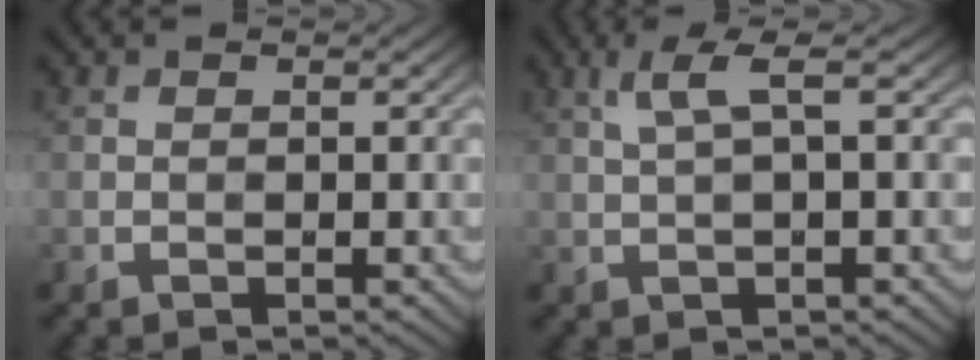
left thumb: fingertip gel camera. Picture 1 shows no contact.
{"total": 3.3, "force": [1.2, 0.5, 3.0], "torque": [-0.068, 0.011, 0.024]}